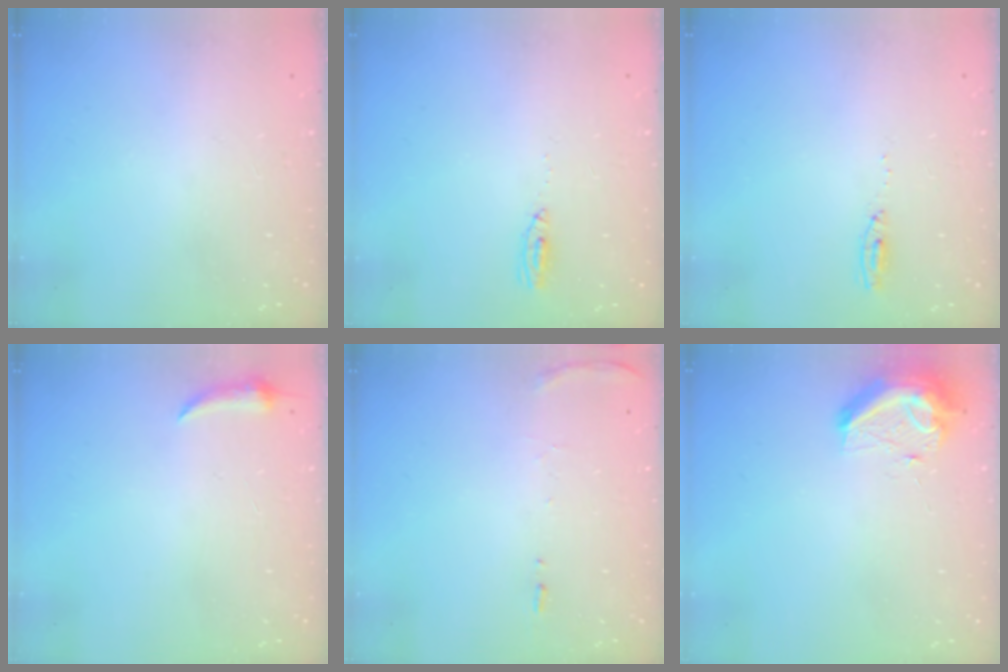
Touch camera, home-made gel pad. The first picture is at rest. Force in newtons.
{"total": 3.7, "press": 3.3, "slide": 1.7}
{"total": 3.6, "press": 3.5, "slide": 1.1}
{"total": 3.8, "press": 3.7, "slide": 0.8}
{"total": 7.5, "press": 7.5, "slide": 0.9}
{"total": 10.0, "press": 9.9, "slide": 0.8}